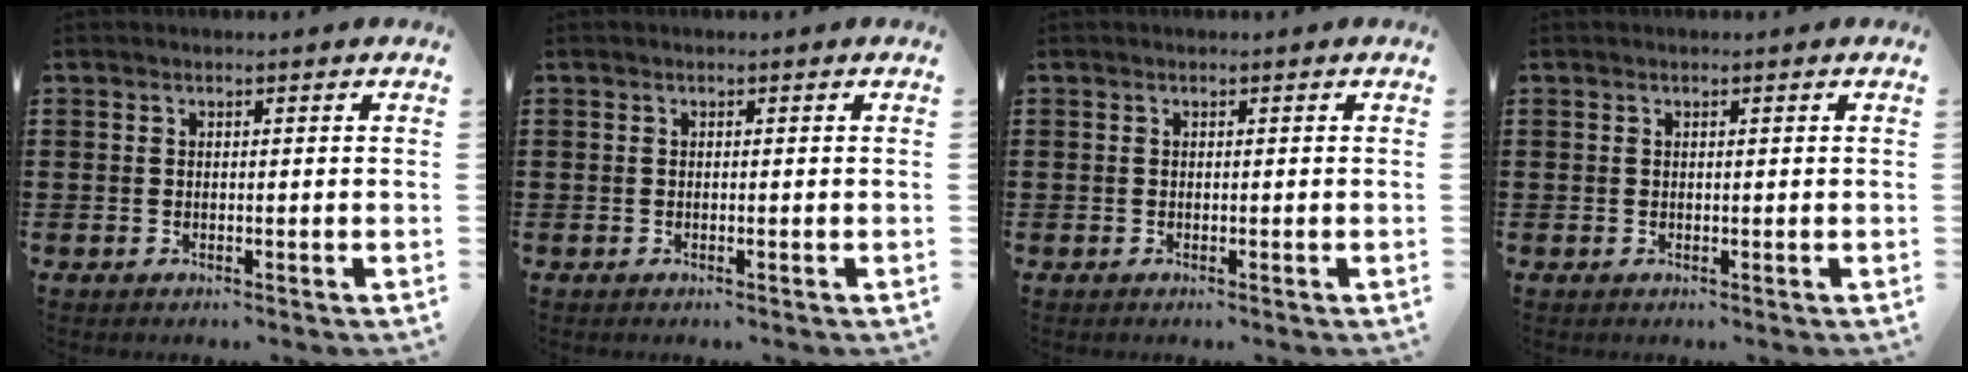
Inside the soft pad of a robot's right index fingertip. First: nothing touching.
{"total": 0.0}
{"total": 0.0}
{"total": 0.0}